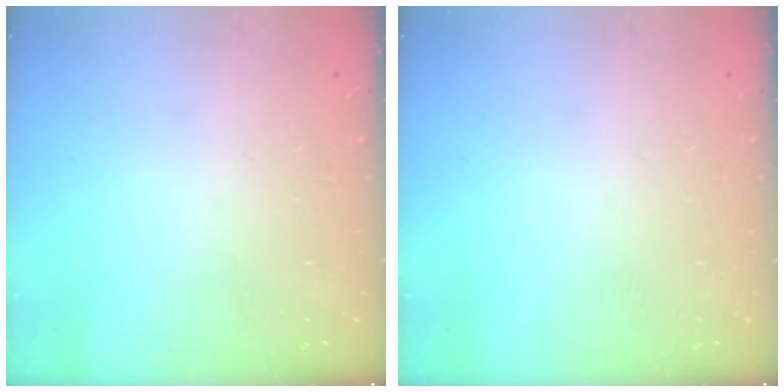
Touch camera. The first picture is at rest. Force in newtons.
{"total": 0.0}